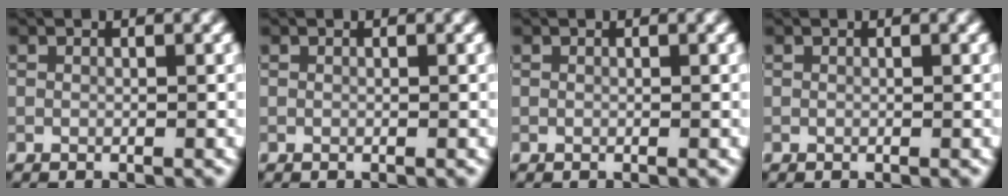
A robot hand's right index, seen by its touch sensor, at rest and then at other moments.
{"total": 0.0}
{"total": 0.0}
{"total": 0.0}